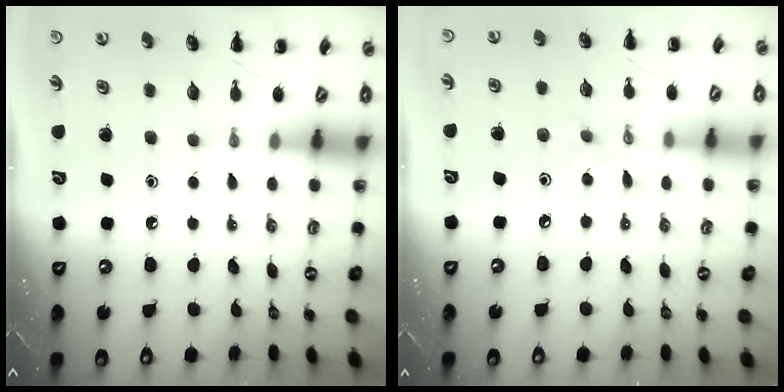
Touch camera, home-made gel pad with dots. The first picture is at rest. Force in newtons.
{"total": 3.7, "press": 3.6, "slide": 0.8}